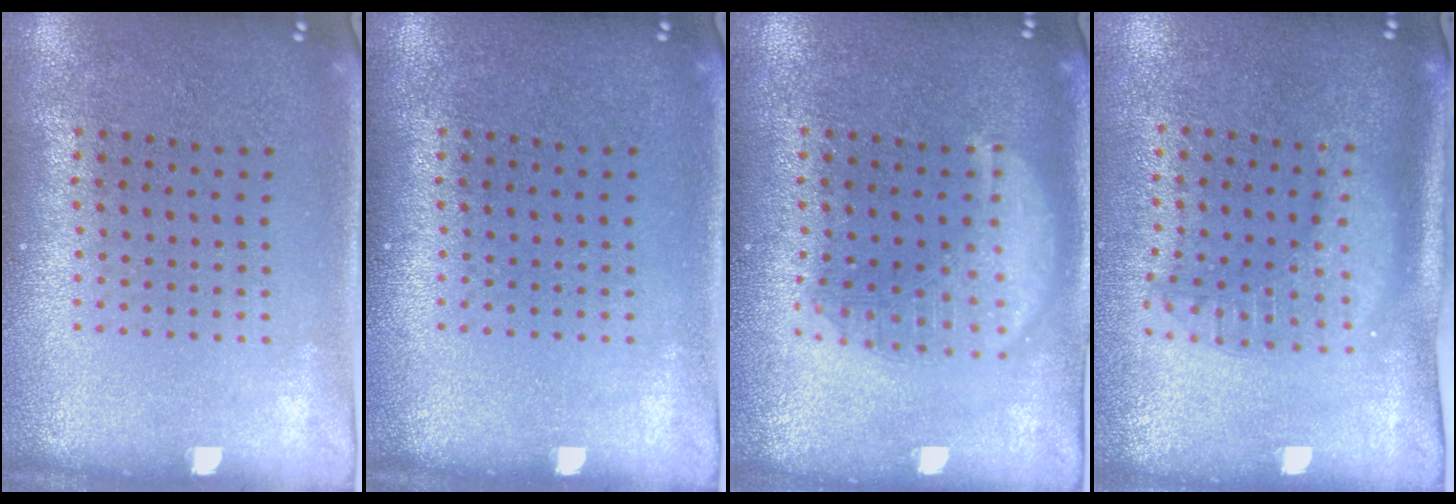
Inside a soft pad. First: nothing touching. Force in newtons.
{"total": 0.0}
{"total": 2.8, "press": 2.7, "slide": 0.4}
{"total": 1.9, "press": 1.5, "slide": 1.1}